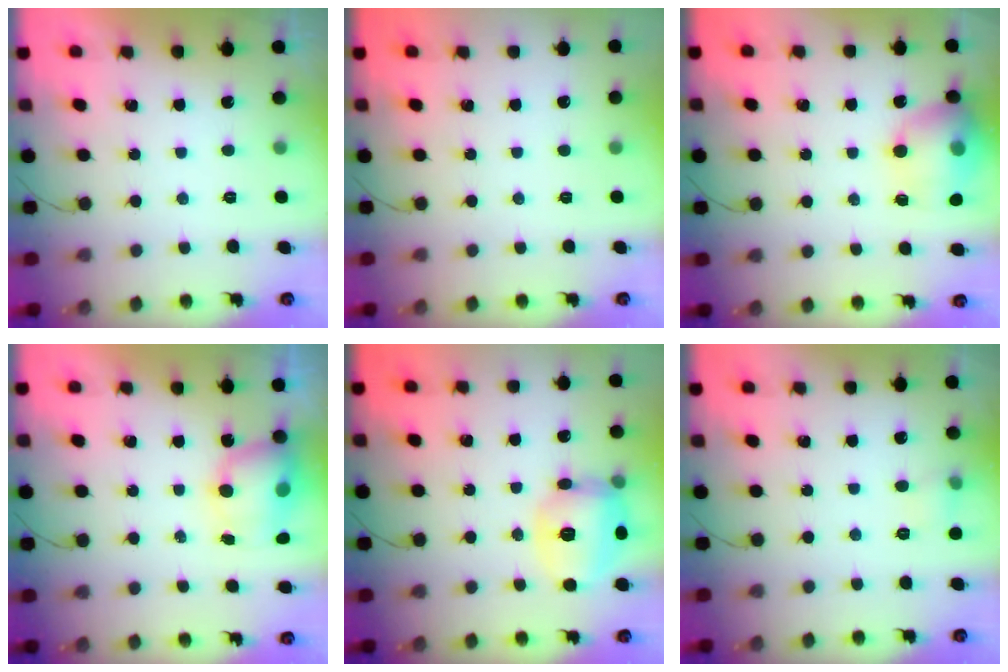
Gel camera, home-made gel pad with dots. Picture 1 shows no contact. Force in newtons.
{"total": 0.0}
{"total": 16.2, "press": 16.1, "slide": 2.0}
{"total": 8.5, "press": 8.4, "slide": 1.2}
{"total": 15.6, "press": 15.5, "slide": 1.3}
{"total": 5.3, "press": 5.1, "slide": 1.5}